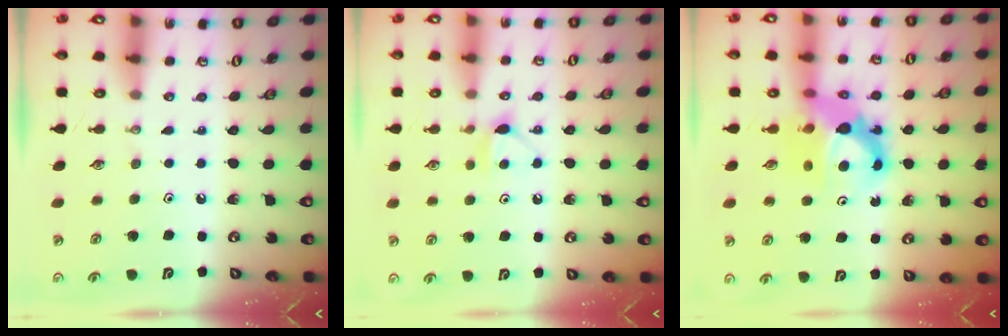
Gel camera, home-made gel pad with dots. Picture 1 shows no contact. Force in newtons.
{"total": 4.9, "press": 4.8, "slide": 0.7}
{"total": 11.4, "press": 11.4, "slide": 1.1}